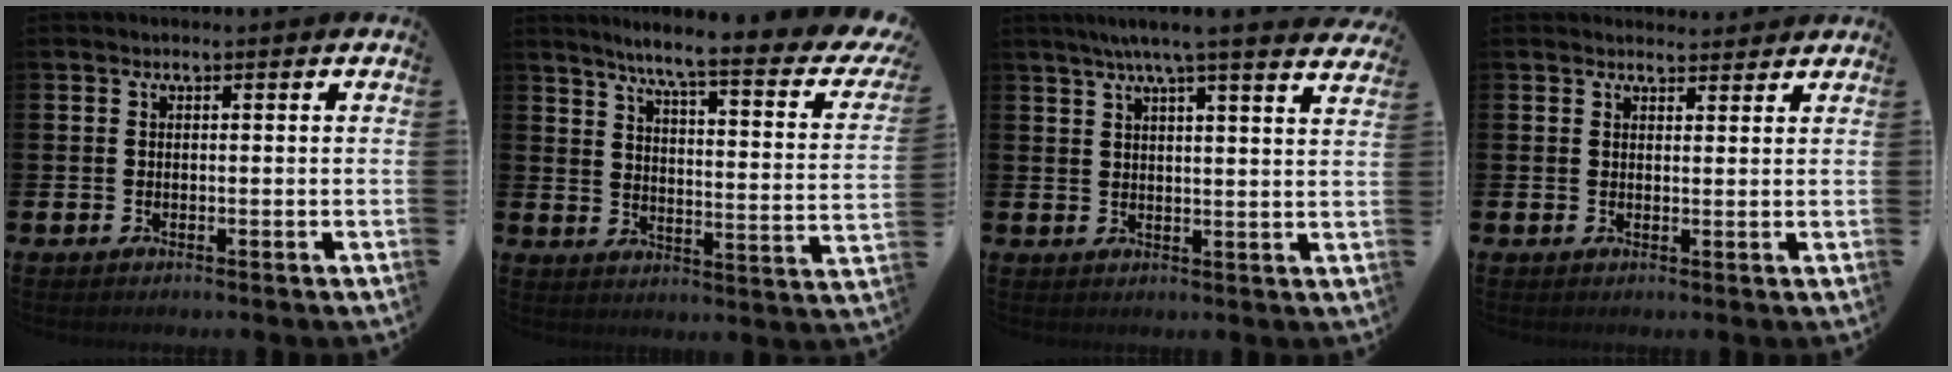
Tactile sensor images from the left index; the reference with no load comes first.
{"total": 6.8, "force": [5.3, 0.5, 4.3], "torque": [-0.085, -0.051, 0.075]}
{"total": 5.9, "force": [5.1, -0.5, 2.9], "torque": [-0.060, -0.020, 0.085]}
{"total": 2.0, "force": [1.9, 0.4, -0.1], "torque": [0.006, -0.010, 0.034]}